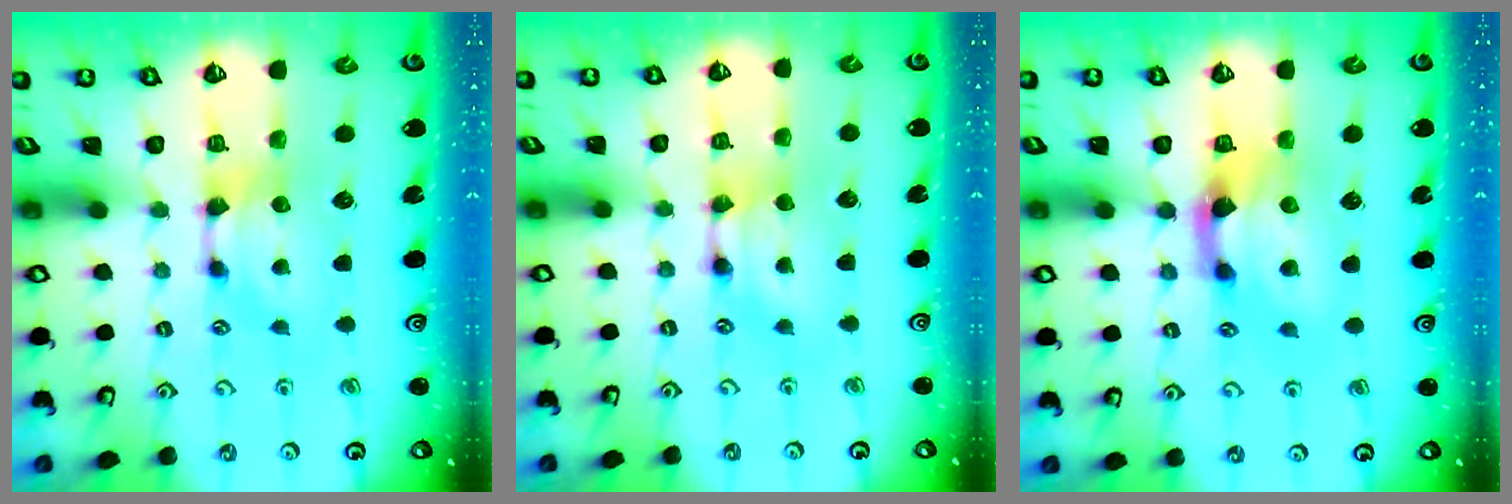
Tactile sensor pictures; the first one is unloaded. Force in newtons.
{"total": 1.6, "press": 1.6, "slide": 0.1}
{"total": 3.4, "press": 2.9, "slide": 1.8}